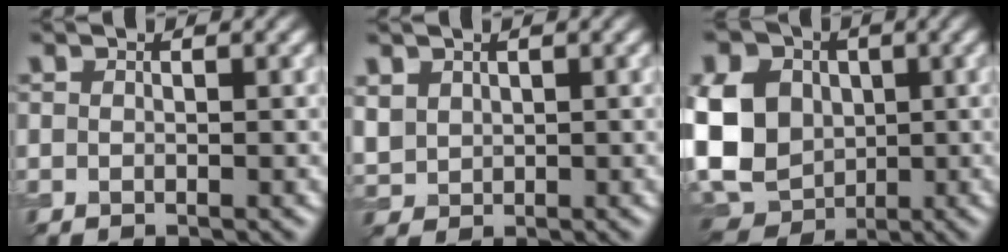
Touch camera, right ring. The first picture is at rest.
{"total": 1.4, "force": [1.0, 0.9, -0.2], "torque": [-0.004, 0.007, 0.032]}
{"total": 10.6, "force": [0.5, 8.6, 6.2], "torque": [-0.149, 0.010, 0.003]}